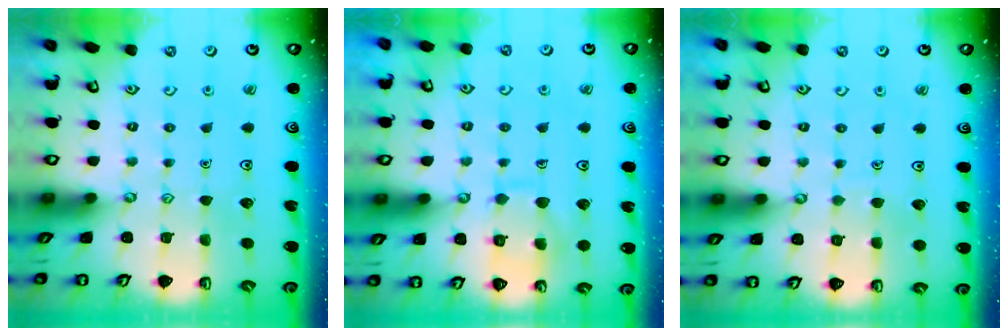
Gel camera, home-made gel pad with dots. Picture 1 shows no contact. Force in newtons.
{"total": 8.8, "press": 8.8, "slide": 0.5}
{"total": 2.8, "press": 2.8, "slide": 0.1}